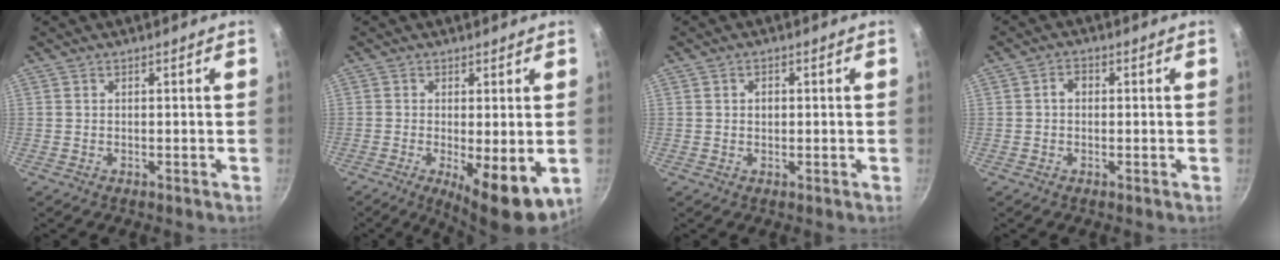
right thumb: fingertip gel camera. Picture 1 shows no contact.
{"total": 9.3, "force": [-1.9, 2.9, 8.7], "torque": [-0.116, -0.011, -0.017]}
{"total": 1.6, "force": [0.2, 1.3, 1.0], "torque": [-0.013, 0.001, 0.003]}
{"total": 2.2, "force": [0.1, 1.7, 1.4], "torque": [-0.017, 0.008, -0.002]}